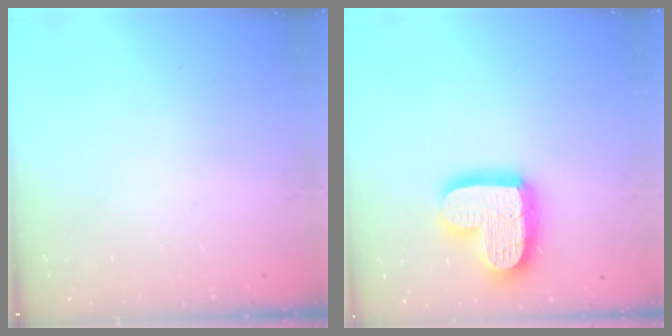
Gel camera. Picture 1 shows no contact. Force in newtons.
{"total": 17.0, "press": 17.0, "slide": 1.3}